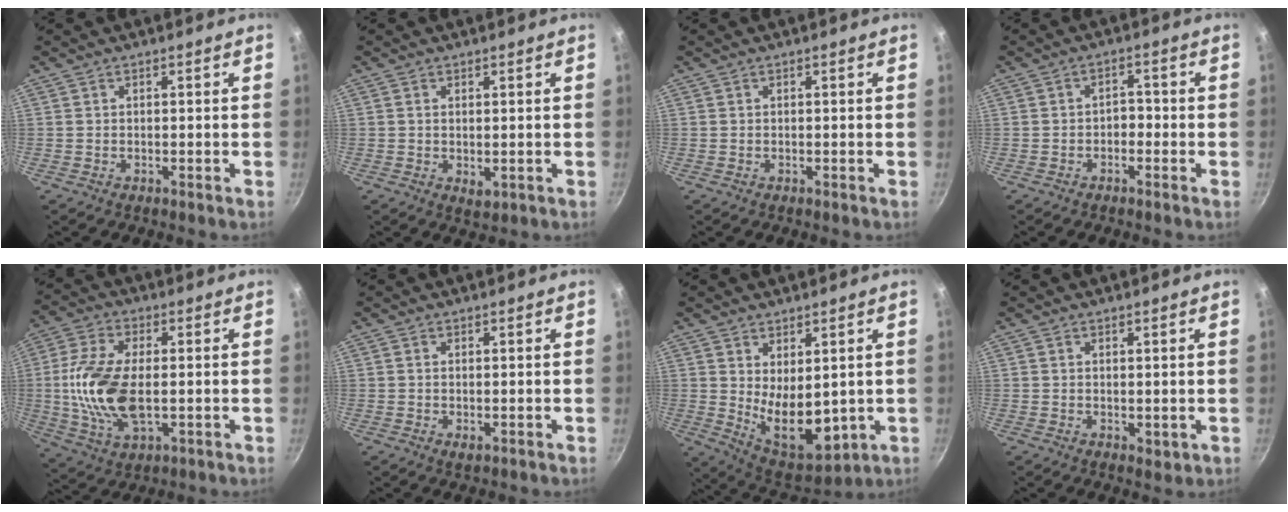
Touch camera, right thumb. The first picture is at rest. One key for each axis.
{"total": 2.2, "fx": 0.3, "fy": 1.3, "fz": 1.8, "tx": -0.028, "ty": -0.006, "tz": 0.006}
{"total": 0.0}
{"total": 2.3, "fx": -1.0, "fy": 1.6, "fz": 1.3, "tx": -0.003, "ty": 0.017, "tz": -0.018}
{"total": 14.8, "fx": -0.5, "fy": 7.7, "fz": 12.6, "tx": -0.252, "ty": 0.001, "tz": -0.012}
{"total": 1.2, "fx": 0.0, "fy": 0.6, "fz": 1.0, "tx": -0.018, "ty": -0.003, "tz": 0.000}
{"total": 11.8, "fx": 0.9, "fy": 6.6, "fz": 9.7, "tx": -0.123, "ty": -0.038, "tz": 0.043}
{"total": 2.0, "fx": 0.8, "fy": 1.2, "fz": 1.4, "tx": -0.016, "ty": -0.007, "tz": 0.013}